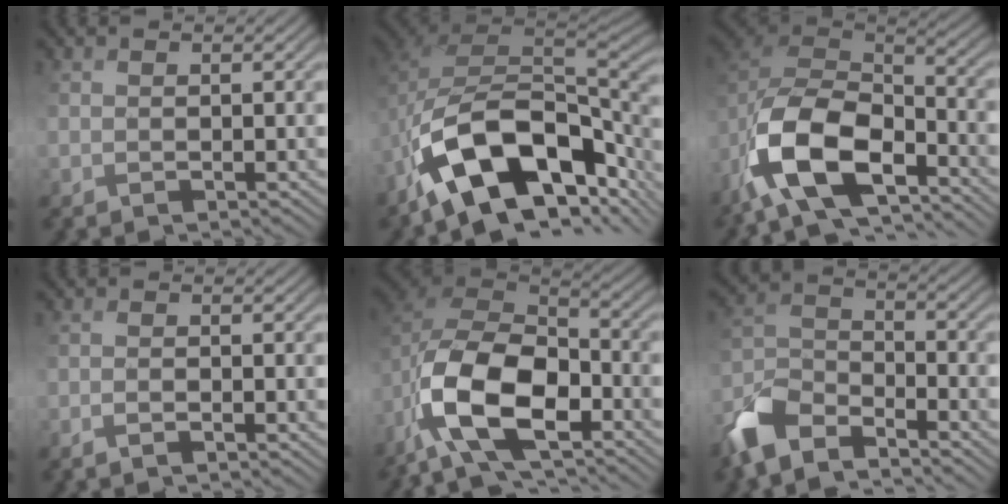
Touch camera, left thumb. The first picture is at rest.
{"total": 14.9, "force": [-6.0, 7.9, 11.0], "torque": [-0.211, -0.007, -0.097]}
{"total": 14.6, "force": [-7.8, 6.5, 10.5], "torque": [-0.242, -0.003, -0.165]}
{"total": 1.0, "force": [-0.9, -0.1, 0.6], "torque": [-0.007, 0.000, -0.013]}
{"total": 15.5, "force": [-7.1, 7.4, 11.5], "torque": [-0.269, -0.015, -0.149]}
{"total": 9.2, "force": [-7.2, 3.2, 4.8], "torque": [-0.111, -0.004, -0.156]}